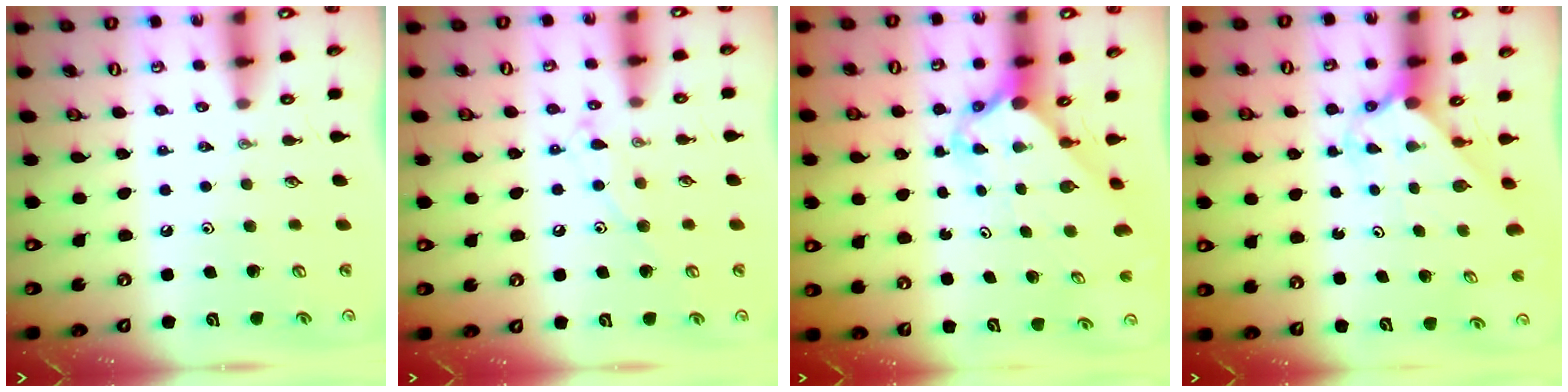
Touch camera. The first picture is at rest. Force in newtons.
{"total": 9.4, "press": 9.4, "slide": 0.8}
{"total": 2.7, "press": 2.7, "slide": 0.2}
{"total": 2.3, "press": 2.3, "slide": 0.2}